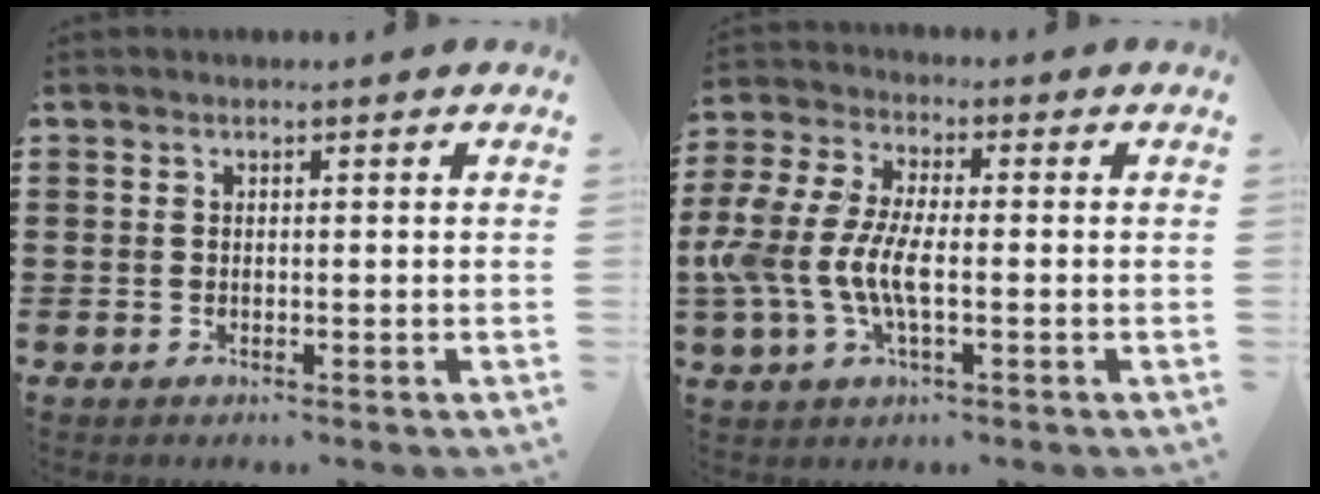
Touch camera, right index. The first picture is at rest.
{"total": 7.7, "force": [-1.8, 3.4, 6.7], "torque": [-0.171, -0.012, -0.044]}